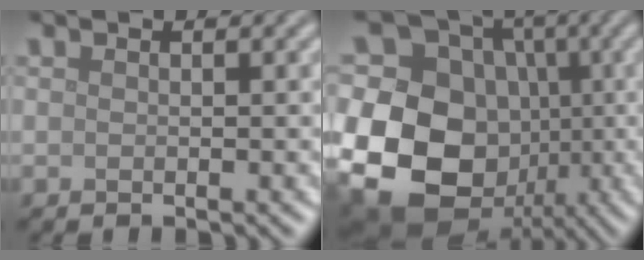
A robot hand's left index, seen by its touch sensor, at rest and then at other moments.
{"total": 19.1, "force": [-2.9, 16.4, 9.3], "torque": [-0.212, 0.016, -0.084]}